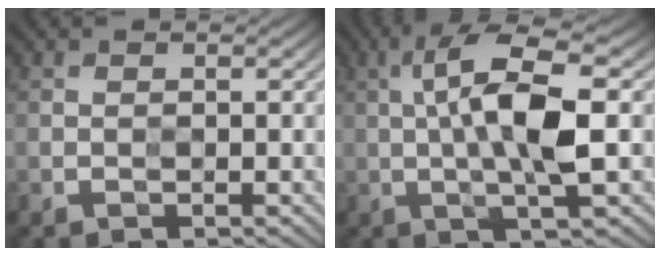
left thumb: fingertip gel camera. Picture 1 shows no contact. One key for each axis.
{"total": 10.3, "fx": 0.6, "fy": 2.7, "fz": 9.9, "tx": -0.182, "ty": 0.017, "tz": 0.005}